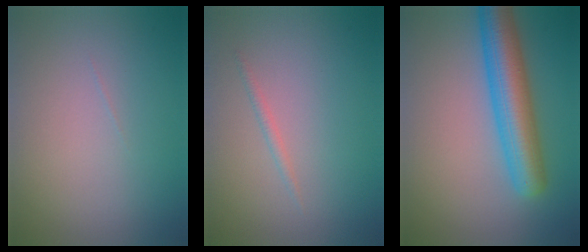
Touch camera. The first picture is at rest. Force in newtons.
{"total": 0.7, "press": 0.7, "slide": 0.1}
{"total": 7.0, "press": 7.0, "slide": 0.2}